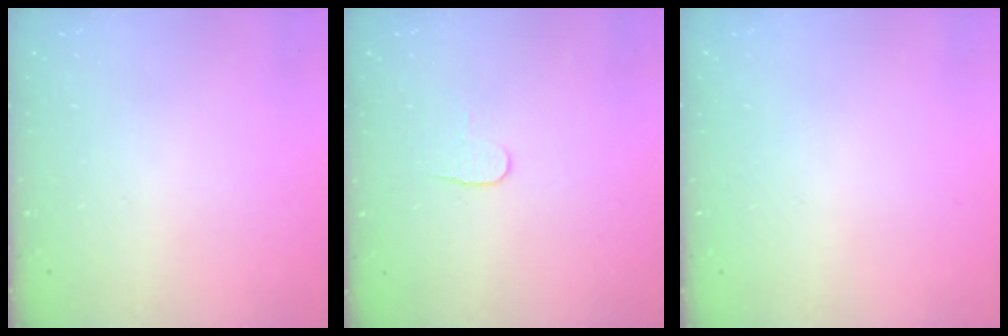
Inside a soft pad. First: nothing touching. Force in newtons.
{"total": 4.1, "press": 4.1, "slide": 0.4}
{"total": 0.0}